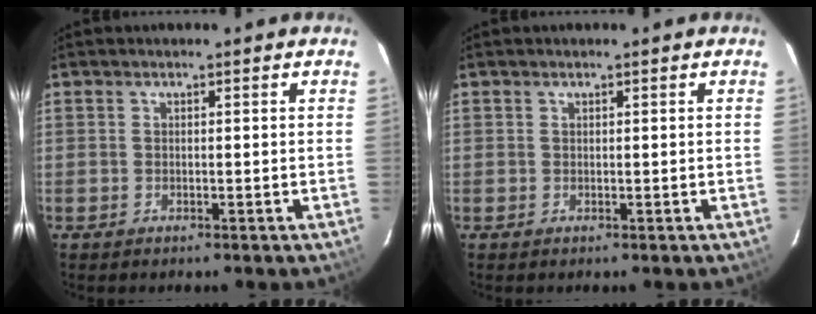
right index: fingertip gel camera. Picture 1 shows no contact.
{"total": 0.0}